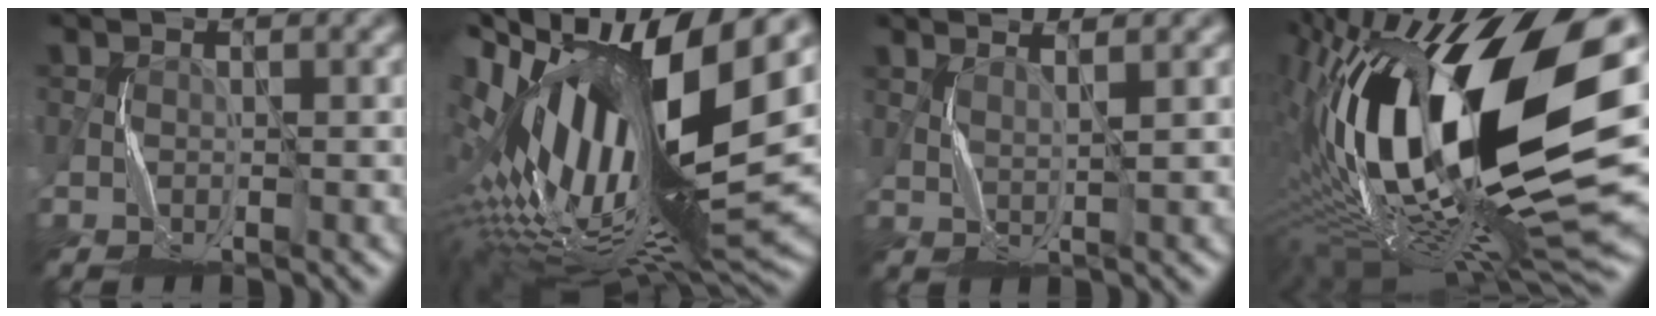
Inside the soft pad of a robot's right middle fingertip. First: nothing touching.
{"total": 18.5, "force": [2.8, 7.1, 16.9], "torque": [-0.318, -0.018, 0.054]}
{"total": 2.0, "force": [1.8, -0.1, 0.9], "torque": [-0.017, -0.003, 0.030]}
{"total": 20.6, "force": [1.4, 7.7, 19.0], "torque": [-0.351, -0.027, 0.016]}